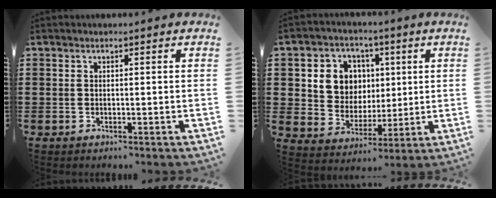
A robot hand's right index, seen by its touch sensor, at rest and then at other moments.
{"total": 8.1, "force": [2.1, 7.4, 2.6], "torque": [-0.072, 0.009, 0.038]}